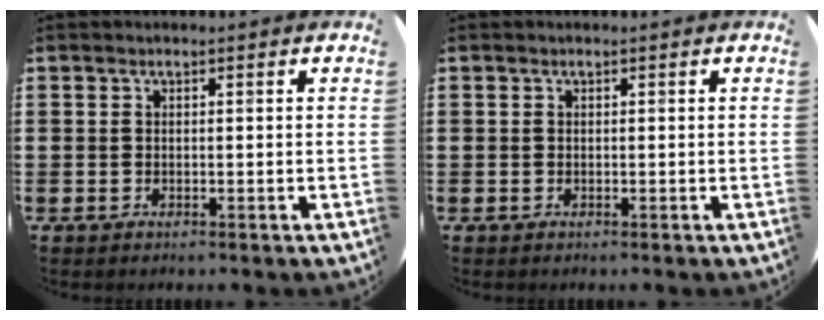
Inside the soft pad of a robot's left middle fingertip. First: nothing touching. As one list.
[{"total": 0.0}]